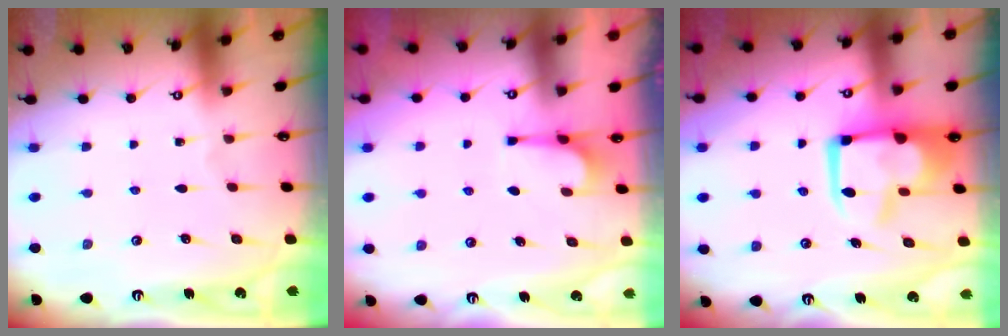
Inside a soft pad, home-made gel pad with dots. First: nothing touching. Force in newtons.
{"total": 0.8, "press": 0.5, "slide": 0.7}
{"total": 8.4, "press": 8.3, "slide": 1.2}